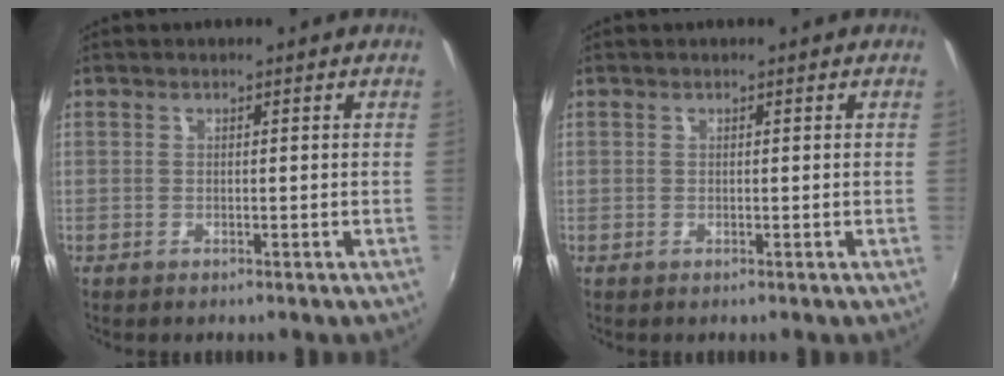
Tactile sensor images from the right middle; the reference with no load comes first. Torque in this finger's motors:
{"motor_torque": [0.00, 0.00, 0.00, 0.00]}